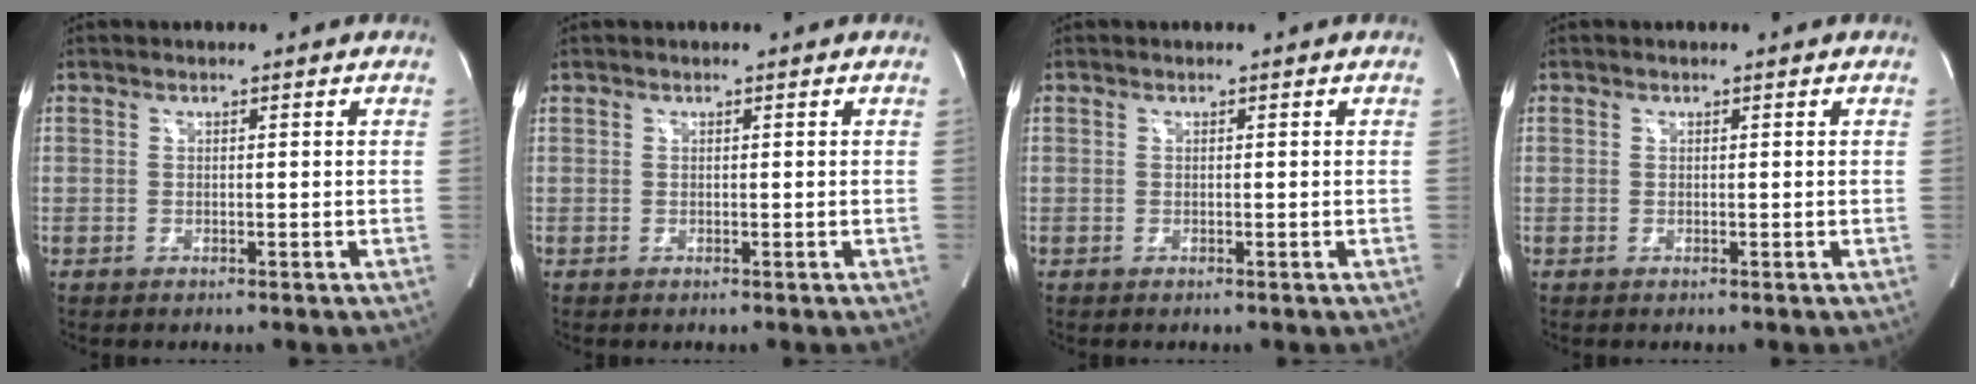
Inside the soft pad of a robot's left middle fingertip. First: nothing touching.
{"total": 0.0}
{"total": 0.0}
{"total": 0.0}